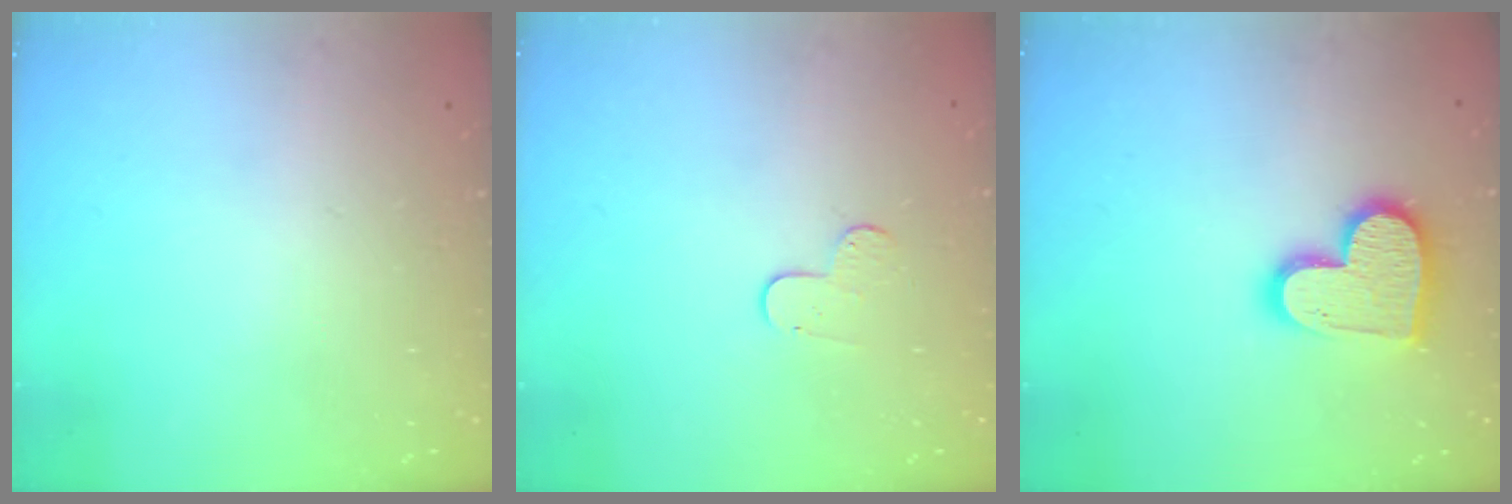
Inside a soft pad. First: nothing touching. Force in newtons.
{"total": 5.5, "press": 5.5, "slide": 0.6}
{"total": 13.9, "press": 13.9, "slide": 1.2}